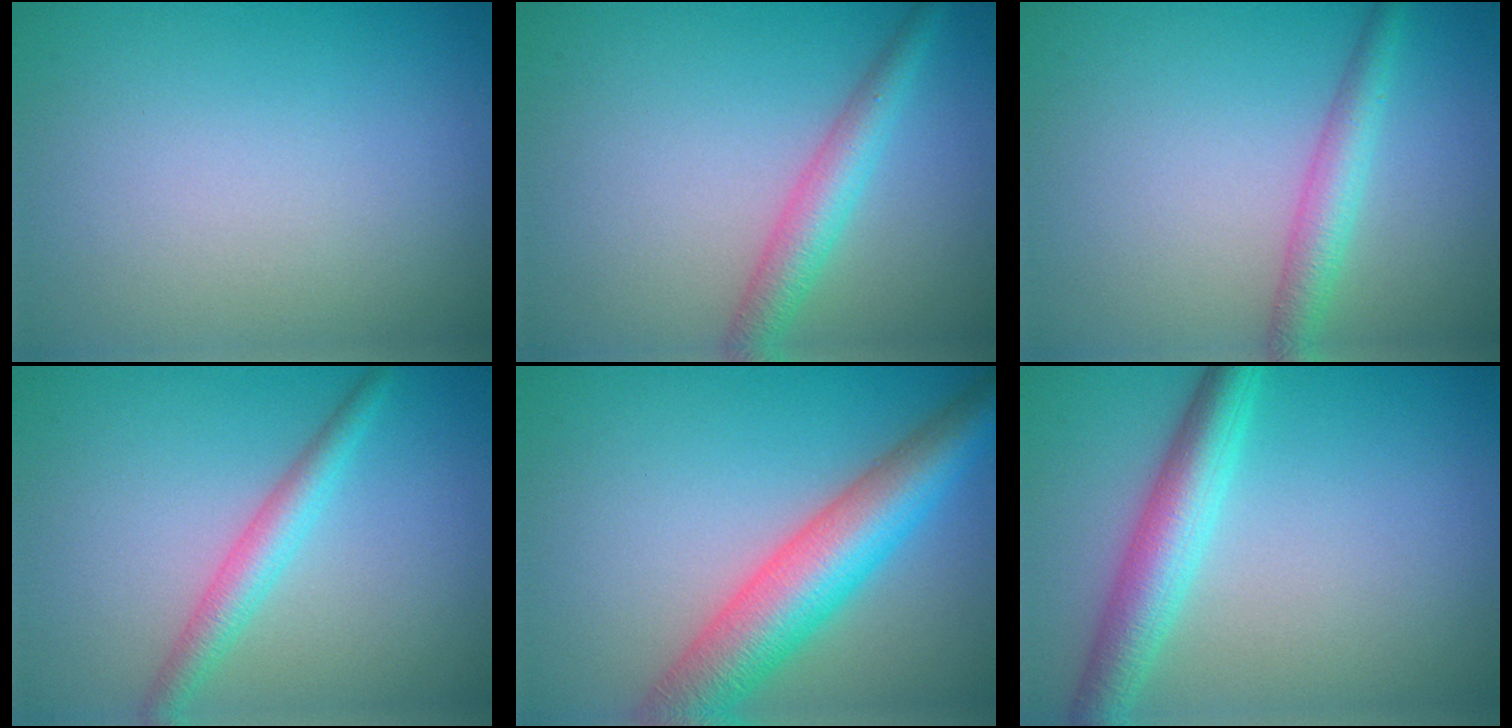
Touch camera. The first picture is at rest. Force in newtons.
{"total": 3.2, "press": 3.2, "slide": 0.0}
{"total": 2.7, "press": 2.7, "slide": 0.1}
{"total": 2.7, "press": 2.7, "slide": 0.1}
{"total": 8.1, "press": 8.1, "slide": 0.2}
{"total": 4.7, "press": 4.7, "slide": 0.2}